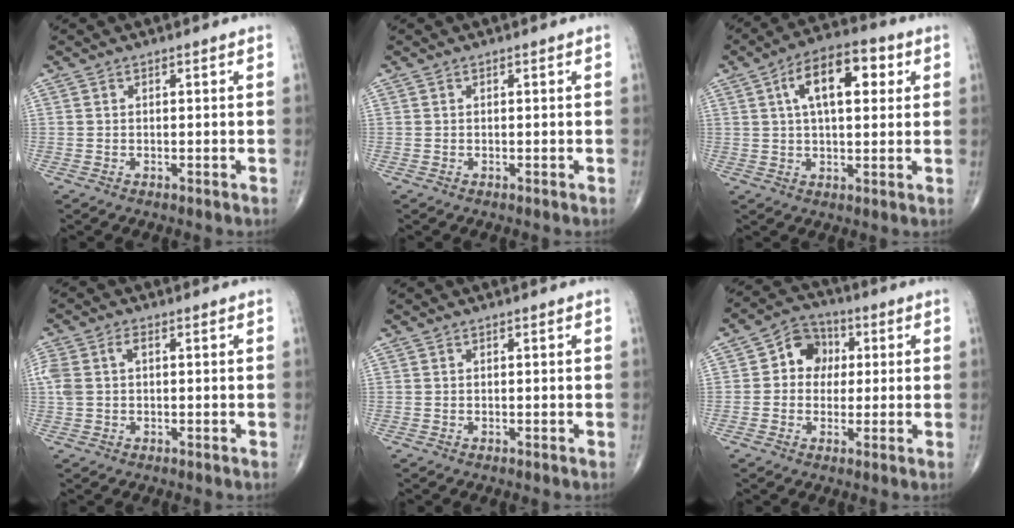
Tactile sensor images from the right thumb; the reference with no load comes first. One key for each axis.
{"total": 0.0}
{"total": 12.5, "fx": 3.7, "fy": 6.0, "fz": 10.3, "tx": -0.151, "ty": 0.015, "tz": 0.054}
{"total": 5.1, "fx": 0.7, "fy": 3.2, "fz": 4.0, "tx": -0.114, "ty": 0.023, "tz": 0.015}
{"total": 0.0}
{"total": 7.8, "fx": 1.1, "fy": 6.6, "fz": 4.0, "tx": -0.031, "ty": 0.014, "tz": 0.006}